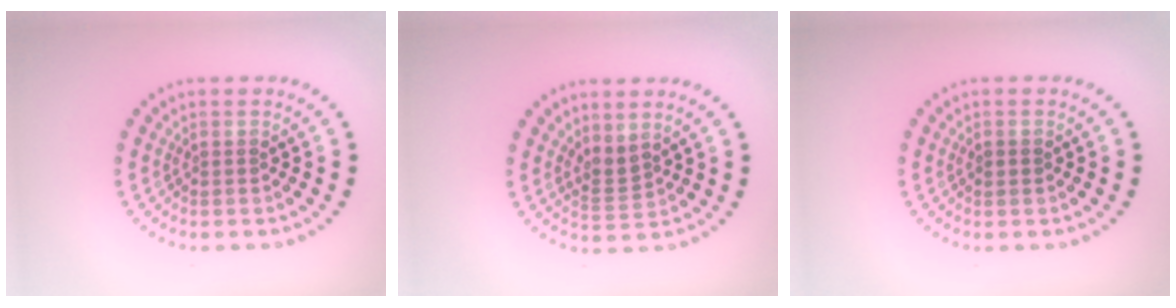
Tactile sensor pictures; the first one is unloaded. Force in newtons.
{"total": 1.8, "press": 1.3, "slide": 1.2}
{"total": 1.0, "press": 1.0, "slide": 0.1}